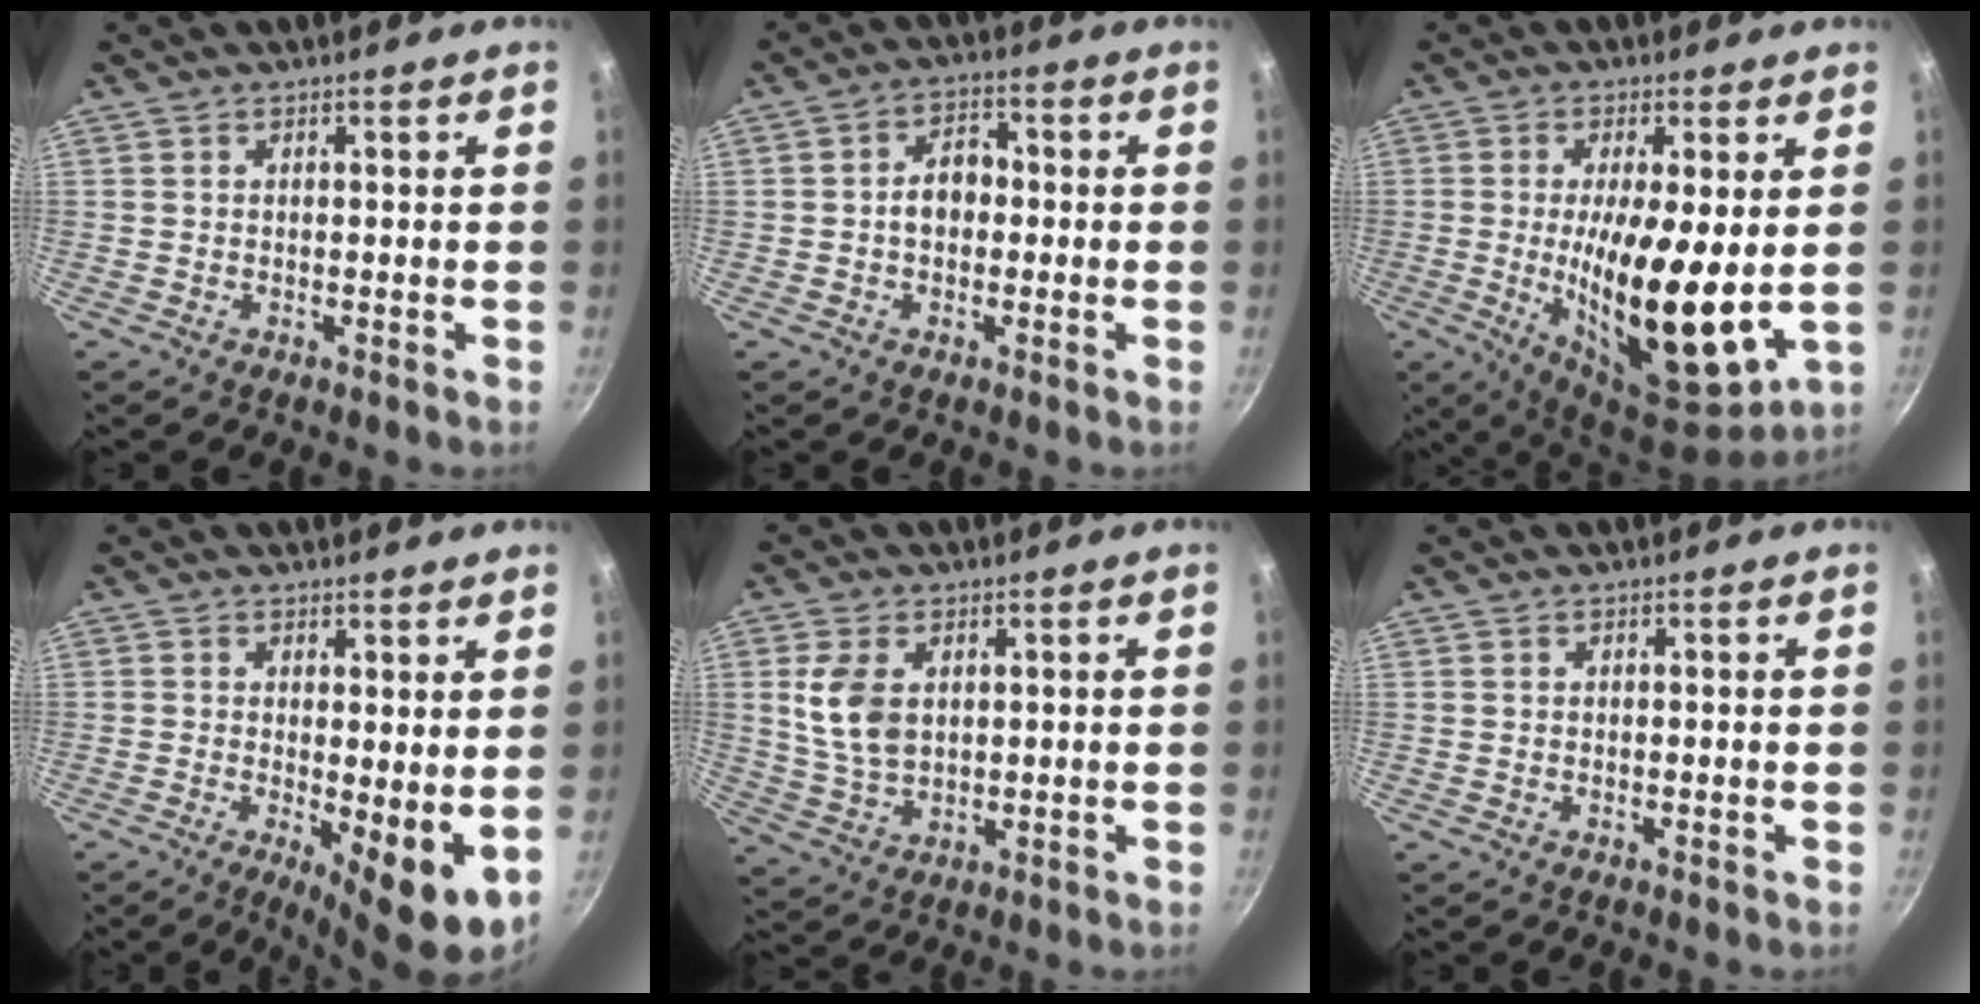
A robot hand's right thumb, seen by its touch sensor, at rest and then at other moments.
{"total": 5.4, "force": [-0.5, 4.0, 3.7], "torque": [-0.026, 0.020, -0.012]}
{"total": 17.1, "force": [-0.2, 5.4, 16.2], "torque": [-0.261, -0.026, 0.004]}
{"total": 7.3, "force": [0.1, 2.2, 6.9], "torque": [-0.093, -0.020, 0.006]}
{"total": 8.4, "force": [2.0, 5.3, 6.2], "torque": [-0.119, -0.013, 0.043]}
{"total": 0.0}